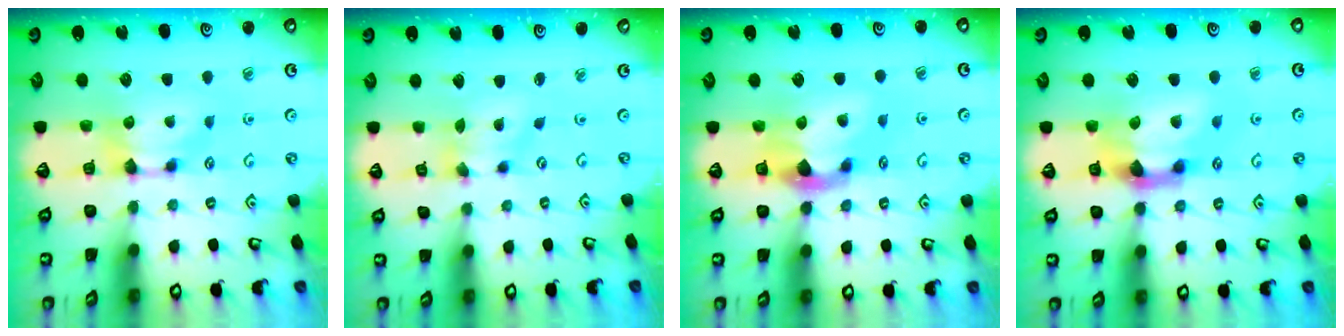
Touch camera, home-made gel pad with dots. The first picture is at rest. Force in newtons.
{"total": 2.5, "press": 2.1, "slide": 1.5}
{"total": 3.6, "press": 3.2, "slide": 1.6}
{"total": 4.5, "press": 3.9, "slide": 2.1}